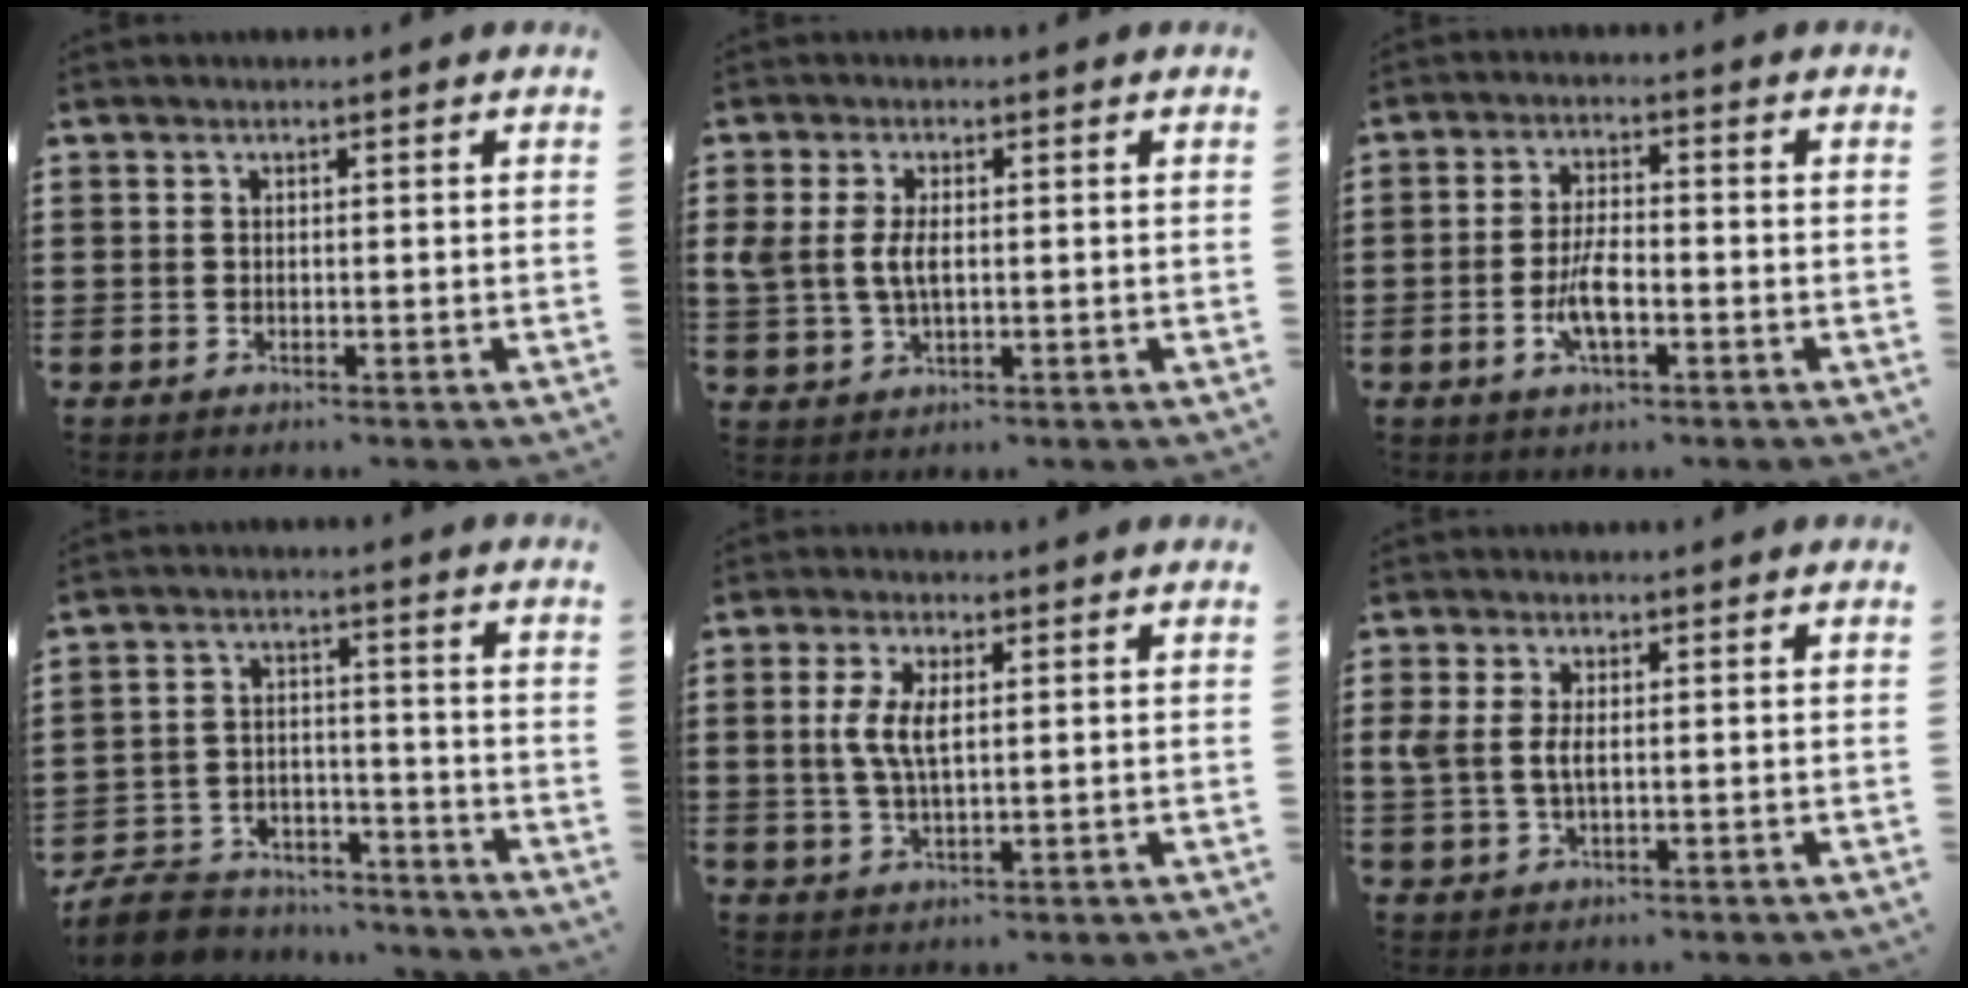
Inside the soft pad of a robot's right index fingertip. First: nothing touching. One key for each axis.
{"total": 4.4, "fx": 0.4, "fy": 2.3, "fz": 3.8, "tx": -0.099, "ty": 0.000, "tz": -0.002}
{"total": 5.8, "fx": -1.9, "fy": 2.0, "fz": 5.1, "tx": -0.113, "ty": -0.002, "tz": -0.042}
{"total": 7.7, "fx": -7.2, "fy": 2.3, "fz": 1.4, "tx": -0.041, "ty": 0.018, "tz": -0.144}
{"total": 4.9, "fx": 0.9, "fy": 1.9, "fz": 4.5, "tx": -0.099, "ty": 0.005, "tz": 0.011}
{"total": 3.1, "fx": 0.2, "fy": 1.5, "fz": 2.7, "tx": -0.077, "ty": -0.001, "tz": -0.005}